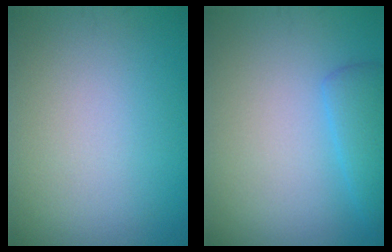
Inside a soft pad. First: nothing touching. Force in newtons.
{"total": 2.6, "press": 2.6, "slide": 0.2}